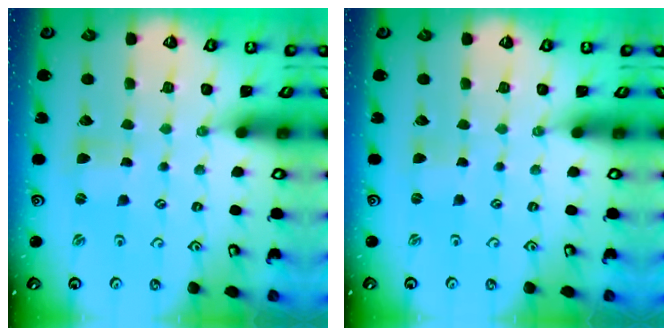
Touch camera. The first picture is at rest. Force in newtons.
{"total": 0.0}